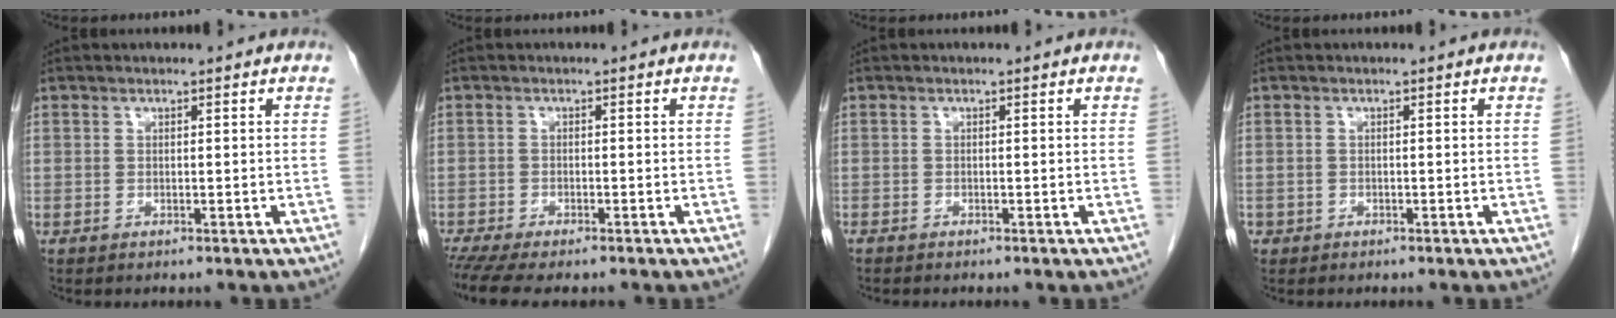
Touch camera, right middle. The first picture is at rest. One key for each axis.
{"total": 7.0, "fx": -5.8, "fy": 1.4, "fz": 3.7, "tx": -0.056, "ty": -0.009, "tz": -0.090}
{"total": 0.6, "fx": -0.6, "fy": 0.0, "fz": 0.2, "tx": -0.006, "ty": -0.001, "tz": -0.011}
{"total": 0.7, "fx": -0.4, "fy": 0.6, "fz": 0.0, "tx": -0.006, "ty": 0.003, "tz": -0.006}